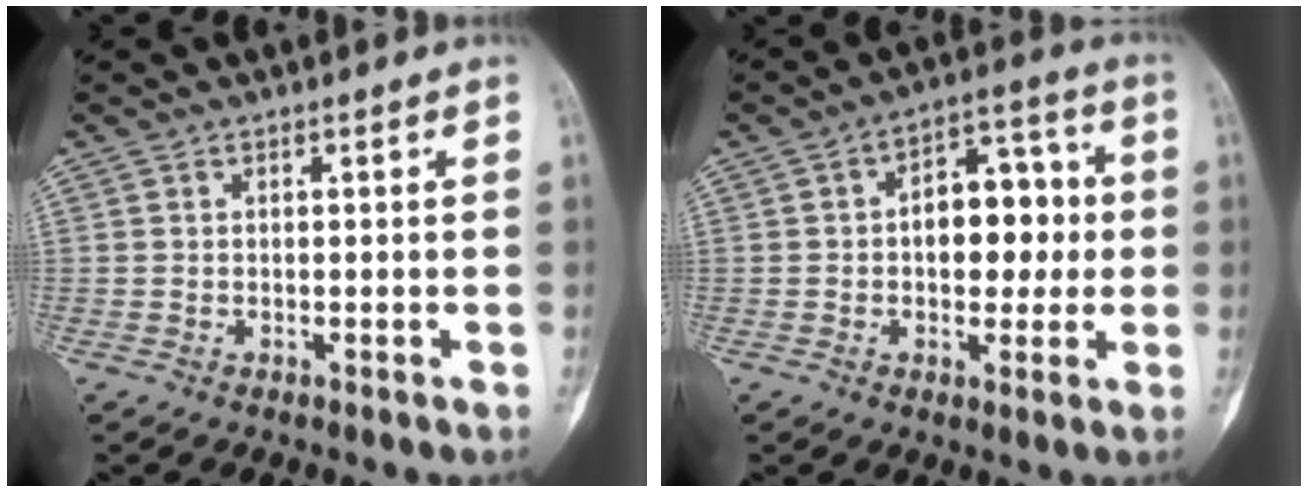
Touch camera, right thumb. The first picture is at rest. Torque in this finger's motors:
{"motor_torque": [0.06, 0.09, 0.04, 0.01, 0.25]}